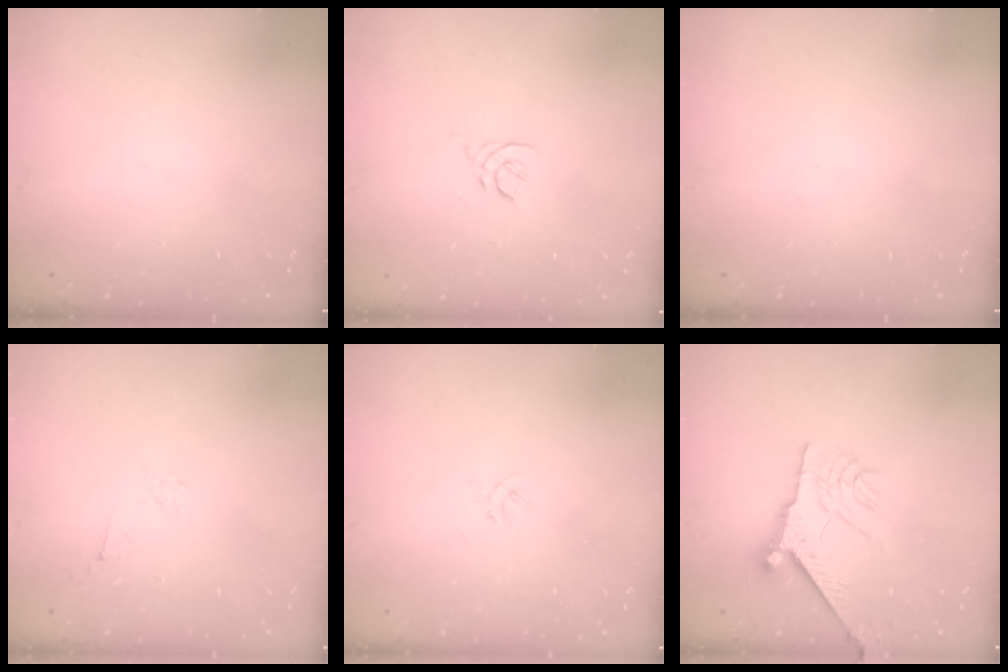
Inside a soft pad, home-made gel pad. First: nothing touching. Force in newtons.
{"total": 2.2, "press": 2.1, "slide": 0.6}
{"total": 0.0}
{"total": 2.9, "press": 2.8, "slide": 0.8}
{"total": 2.0, "press": 2.0, "slide": 0.4}
{"total": 9.3, "press": 9.2, "slide": 1.1}